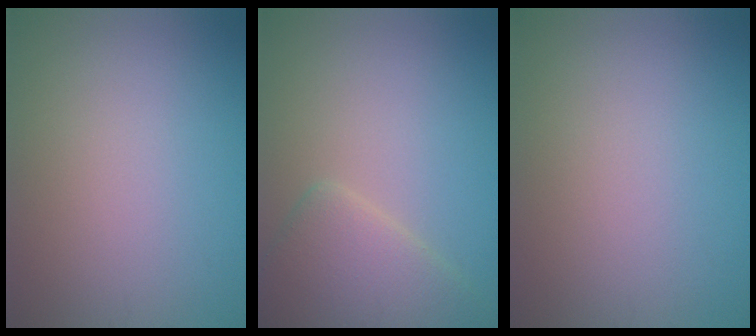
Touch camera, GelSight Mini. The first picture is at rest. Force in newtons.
{"total": 4.5, "press": 4.5, "slide": 0.3}
{"total": 0.0}